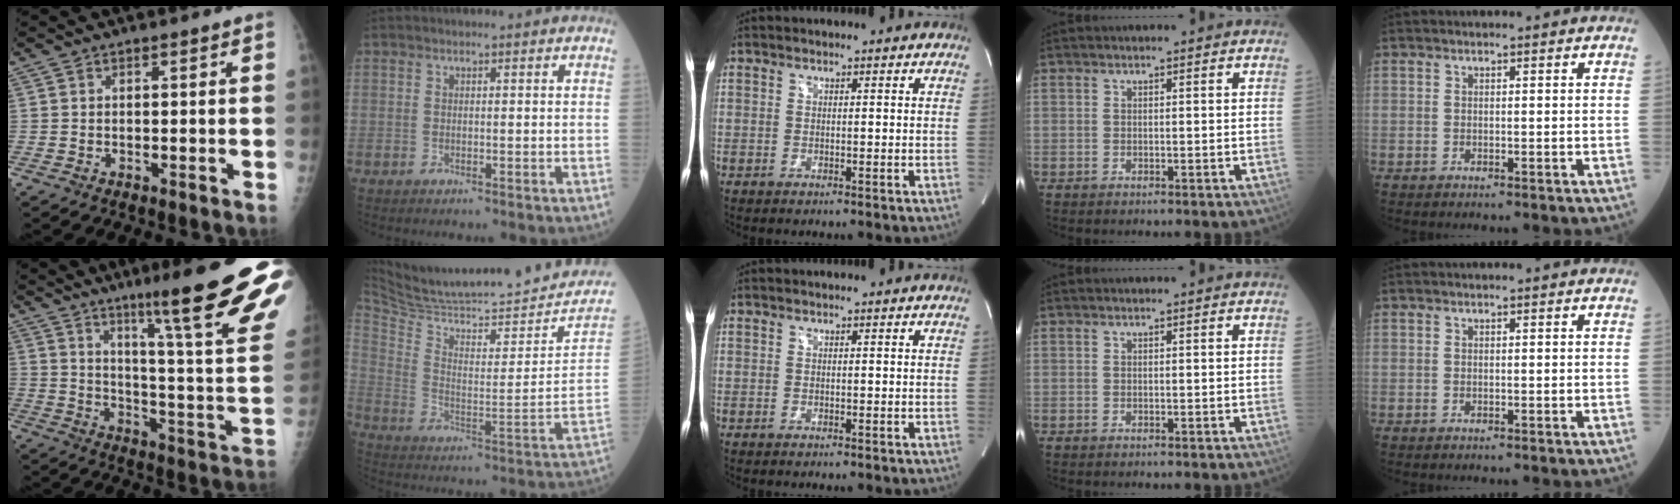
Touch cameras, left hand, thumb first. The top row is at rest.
{"thumb": {"total": 24.8, "force": [16.1, 1.2, 18.8], "torque": [-0.237, -0.088, 0.229]}, "index": {"total": 24.2, "force": [23.1, 2.0, 7.0], "torque": [-0.127, -0.066, 0.342]}}